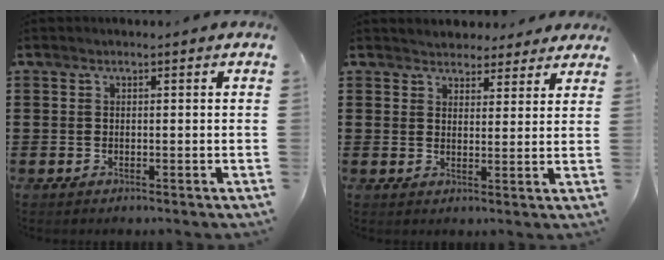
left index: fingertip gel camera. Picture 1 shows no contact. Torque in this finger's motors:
{"motor_torque": [2.14, 0.00, -0.02, -0.16]}